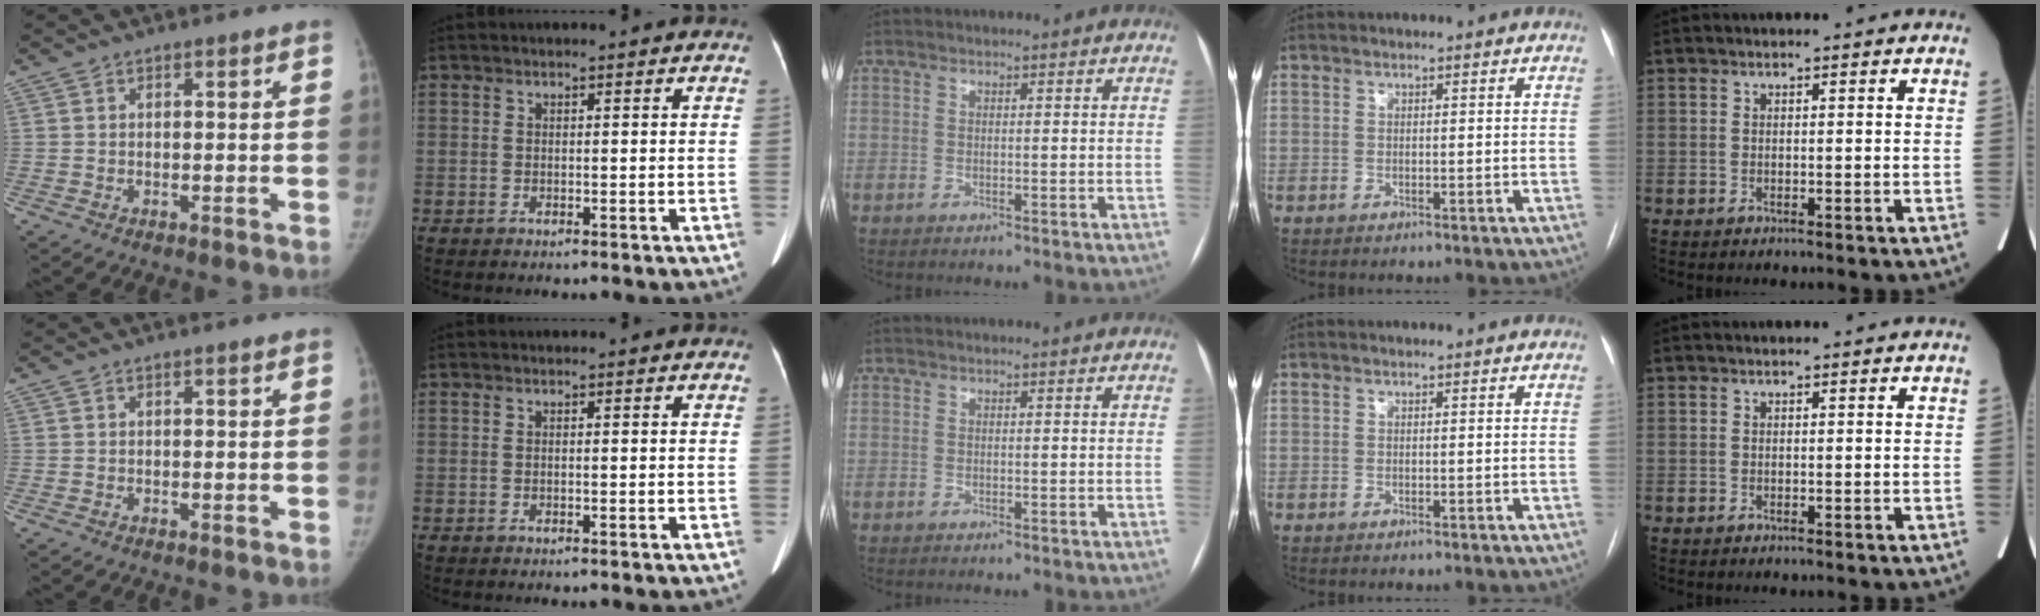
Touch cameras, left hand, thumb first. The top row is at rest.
{}